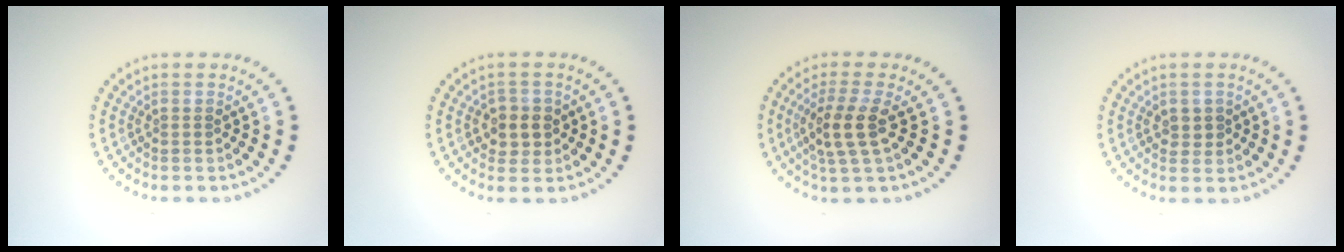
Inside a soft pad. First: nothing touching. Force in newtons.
{"total": 2.5, "press": 2.3, "slide": 0.9}
{"total": 3.5, "press": 3.0, "slide": 1.7}
{"total": 1.1, "press": 1.1, "slide": 0.3}